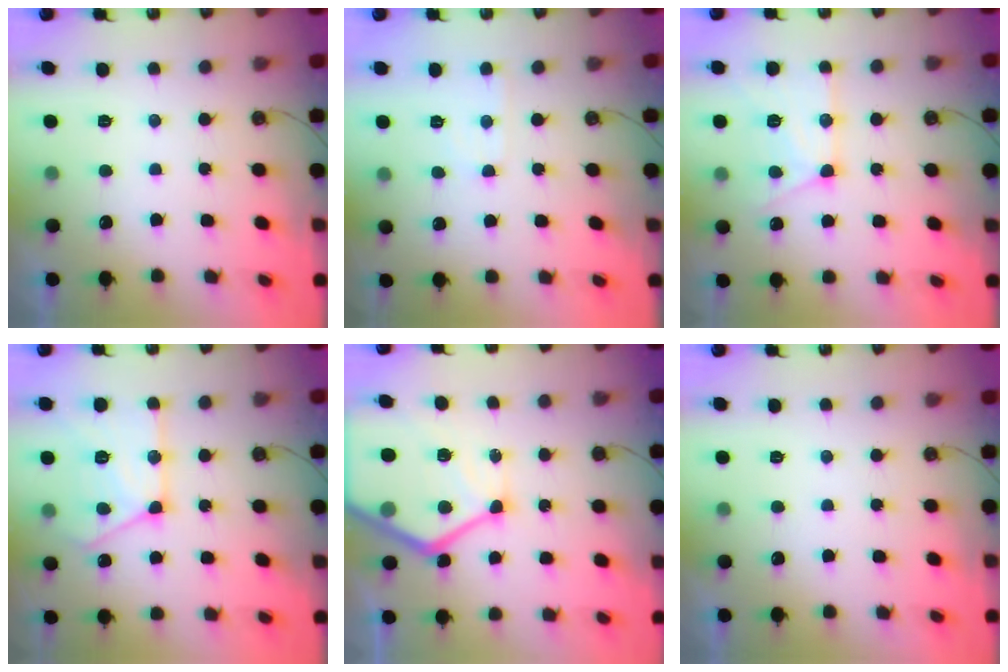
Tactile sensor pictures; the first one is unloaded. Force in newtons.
{"total": 4.5, "press": 4.4, "slide": 0.7}
{"total": 12.0, "press": 11.9, "slide": 1.1}
{"total": 17.7, "press": 17.7, "slide": 1.8}
{"total": 18.9, "press": 18.8, "slide": 1.9}
{"total": 0.0}